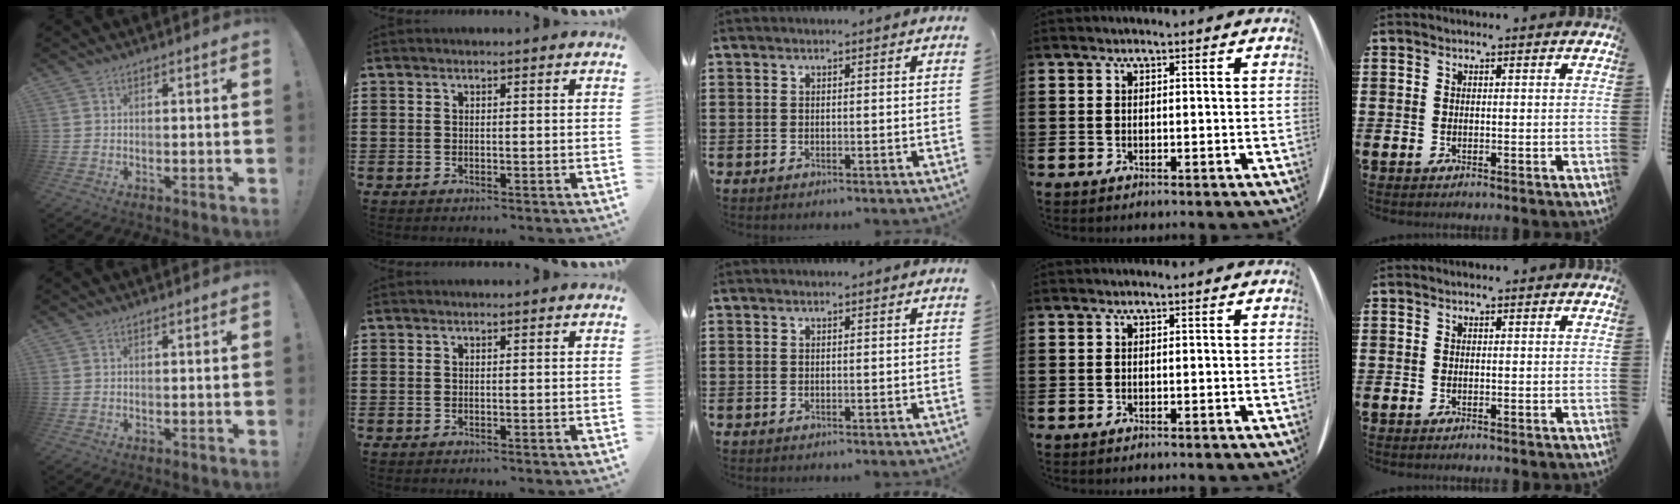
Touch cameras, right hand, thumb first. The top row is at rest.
{}